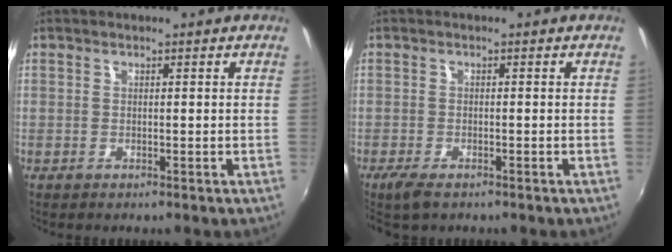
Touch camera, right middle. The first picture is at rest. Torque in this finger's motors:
{"motor_torque": [0.87, -0.85, 0.28, 0.07]}